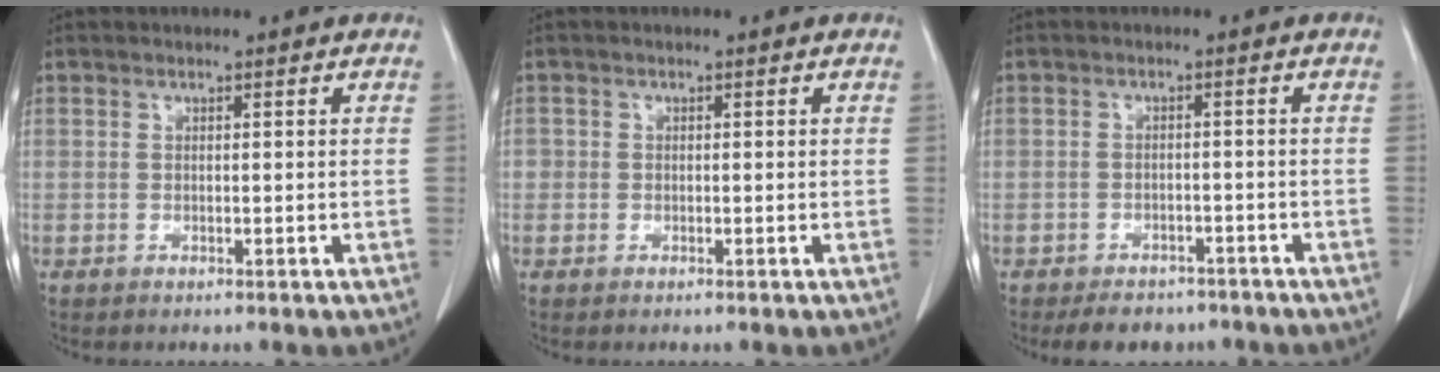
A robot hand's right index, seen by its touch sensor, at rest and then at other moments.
{"total": 1.0, "force": [-0.1, 1.0, 0.2], "torque": [0.007, 0.004, -0.004]}
{"total": 6.0, "force": [-4.9, 3.2, 1.4], "torque": [-0.011, 0.007, -0.065]}